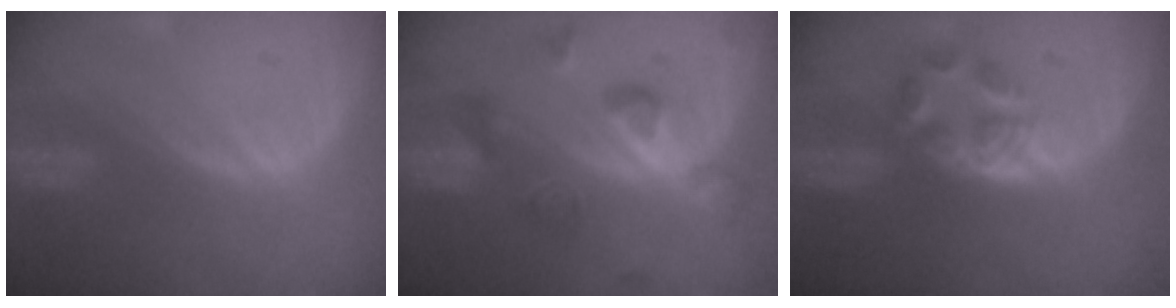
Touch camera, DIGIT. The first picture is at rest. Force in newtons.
{"total": 7.5, "press": 7.5, "slide": 0.7}
{"total": 5.9, "press": 5.0, "slide": 3.3}